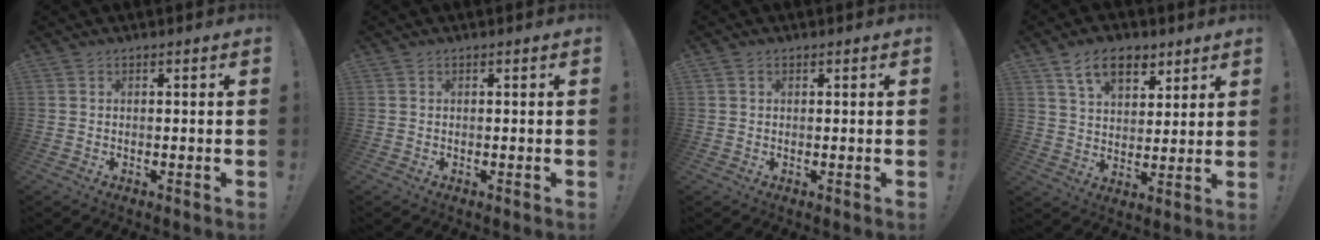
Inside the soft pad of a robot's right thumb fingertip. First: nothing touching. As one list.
[{"total": 0.0}, {"total": 0.8, "force": [0.3, 0.7, 0.2], "torque": [0.004, -0.001, 0.004]}, {"total": 12.0, "force": [7.0, 7.2, 6.6], "torque": [-0.095, -0.026, 0.130]}]